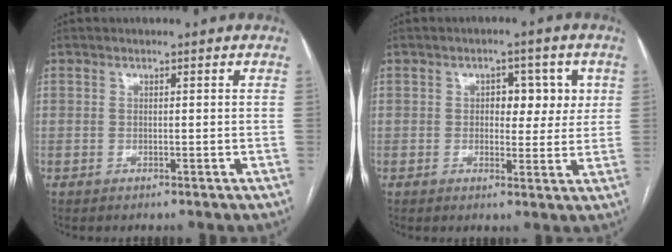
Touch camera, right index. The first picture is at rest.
{"total": 5.7, "force": [1.3, 3.4, 4.4], "torque": [-0.043, 0.013, 0.018]}